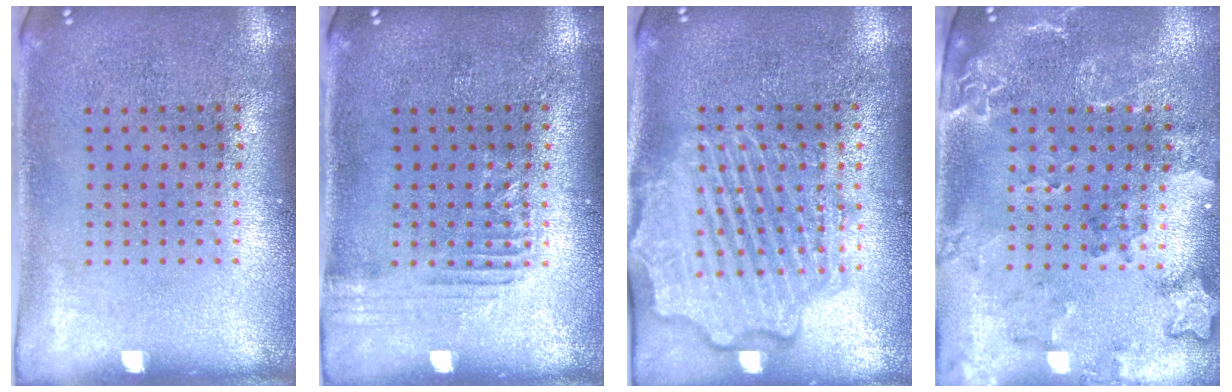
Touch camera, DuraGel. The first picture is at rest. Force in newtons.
{"total": 1.3, "press": 1.3, "slide": 0.2}
{"total": 4.1, "press": 4.1, "slide": 0.5}
{"total": 2.2, "press": 1.9, "slide": 1.1}